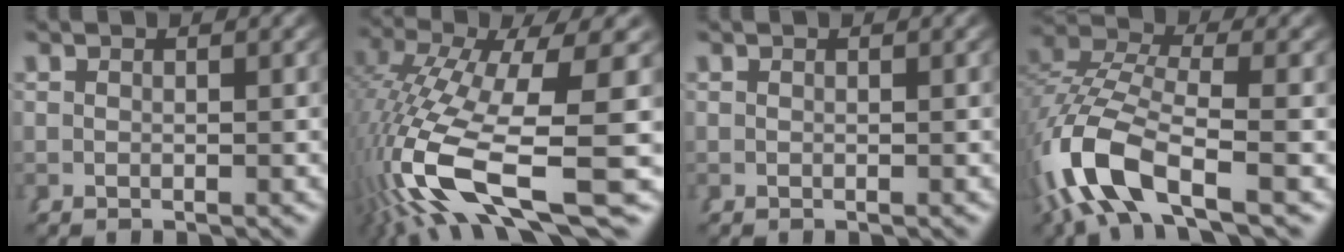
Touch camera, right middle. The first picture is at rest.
{"total": 11.1, "force": [-3.5, 4.4, 9.6], "torque": [-0.192, -0.034, -0.029]}
{"total": 0.0}
{"total": 6.9, "force": [-2.1, 3.7, 5.4], "torque": [-0.142, -0.022, -0.024]}